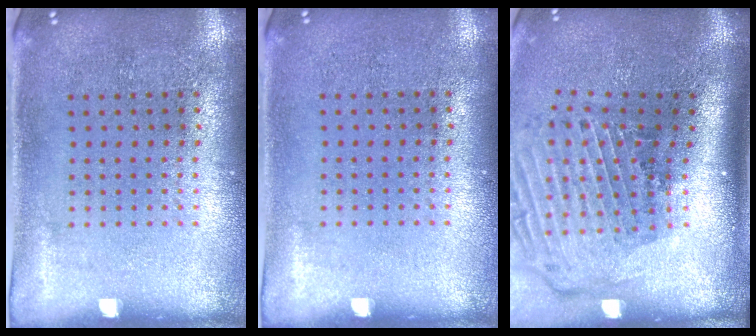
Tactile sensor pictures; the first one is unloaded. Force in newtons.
{"total": 0.0}
{"total": 3.0, "press": 2.1, "slide": 2.1}